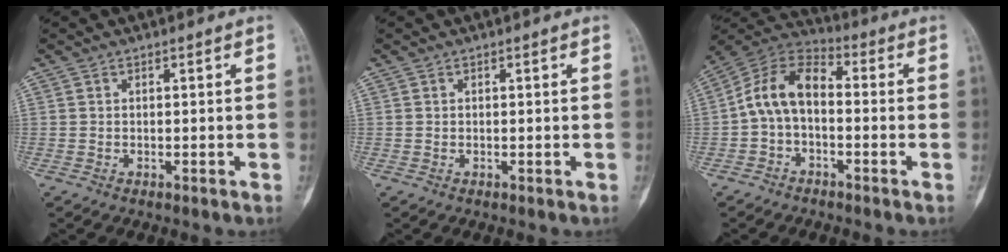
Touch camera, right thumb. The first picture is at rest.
{"total": 0.0}
{"total": 10.5, "force": [-1.1, 6.9, 7.8], "torque": [-0.134, 0.037, -0.039]}